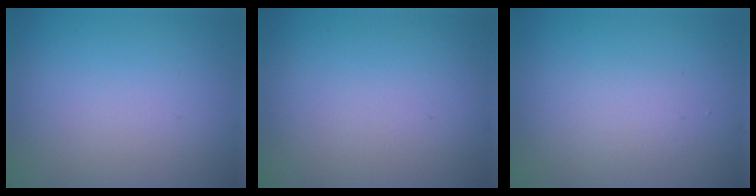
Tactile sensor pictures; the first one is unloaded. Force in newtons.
{"total": 0.0}
{"total": 1.3, "press": 1.3, "slide": 0.1}